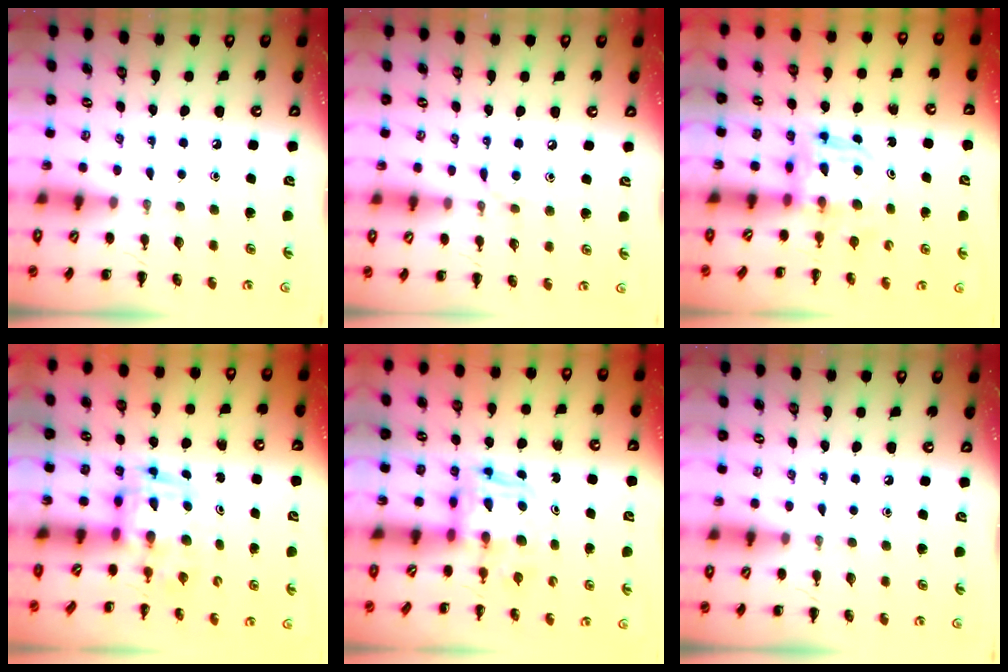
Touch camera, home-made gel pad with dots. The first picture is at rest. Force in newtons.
{"total": 5.2, "press": 4.9, "slide": 1.6}
{"total": 3.6, "press": 3.6, "slide": 0.2}
{"total": 2.8, "press": 2.7, "slide": 0.6}
{"total": 2.7, "press": 2.7, "slide": 0.2}
{"total": 0.0}